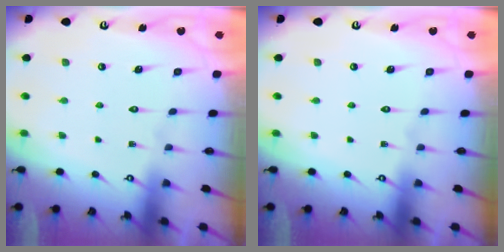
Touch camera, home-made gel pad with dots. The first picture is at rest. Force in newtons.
{"total": 0.0}